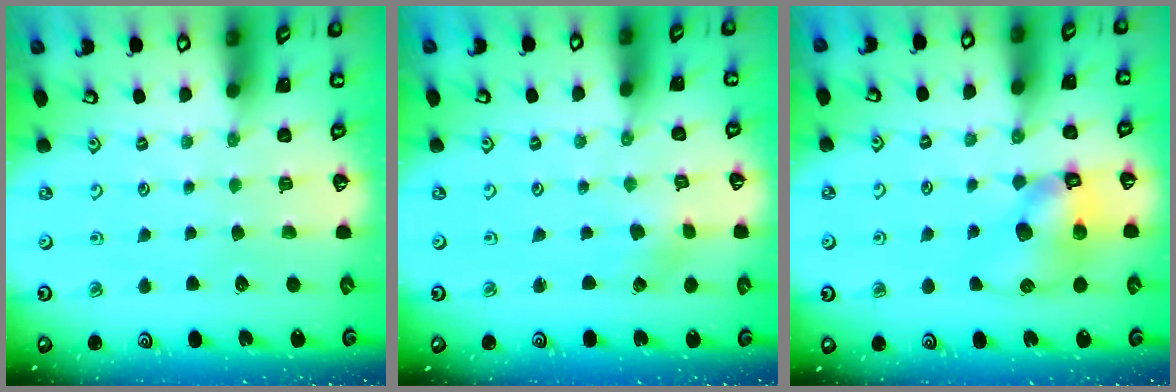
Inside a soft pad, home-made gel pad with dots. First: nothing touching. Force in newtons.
{"total": 0.9, "press": 0.9, "slide": 0.2}
{"total": 10.3, "press": 10.2, "slide": 1.4}